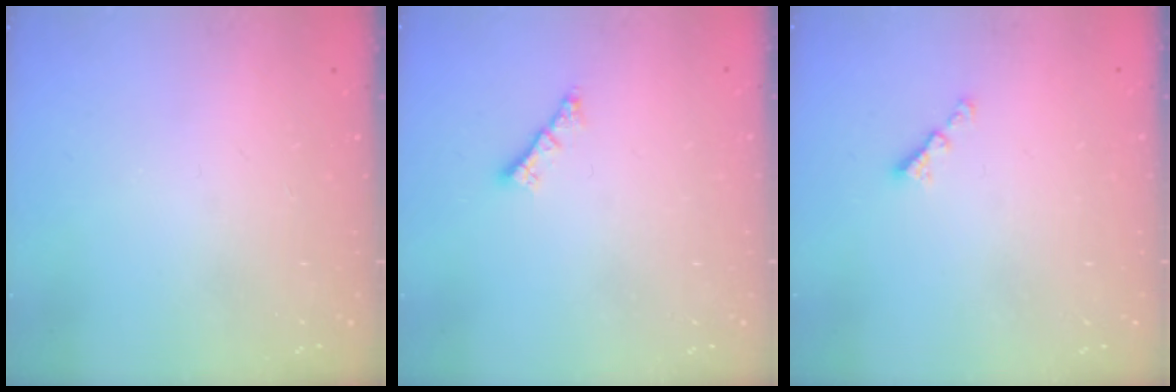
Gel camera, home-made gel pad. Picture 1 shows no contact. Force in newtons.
{"total": 1.2, "press": 1.2, "slide": 0.3}
{"total": 2.1, "press": 2.1, "slide": 0.4}